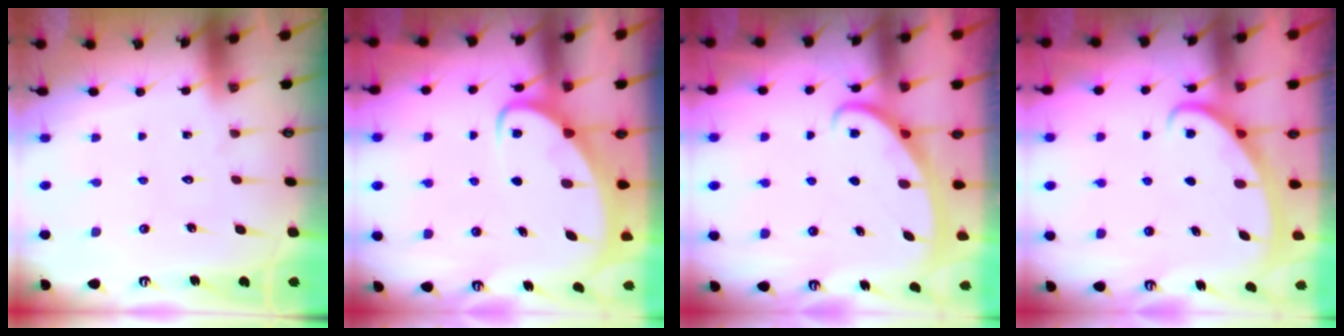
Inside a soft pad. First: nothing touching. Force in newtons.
{"total": 3.8, "press": 3.8, "slide": 0.3}
{"total": 2.7, "press": 2.6, "slide": 0.4}
{"total": 2.8, "press": 2.8, "slide": 0.4}